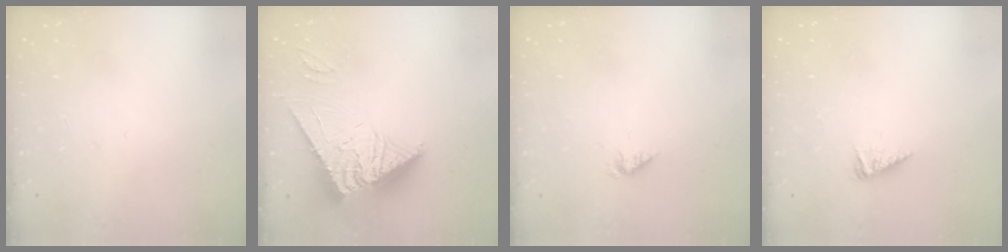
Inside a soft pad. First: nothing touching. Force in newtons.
{"total": 13.1, "press": 13.1, "slide": 1.2}
{"total": 1.2, "press": 1.2, "slide": 0.2}
{"total": 2.5, "press": 2.5, "slide": 0.4}